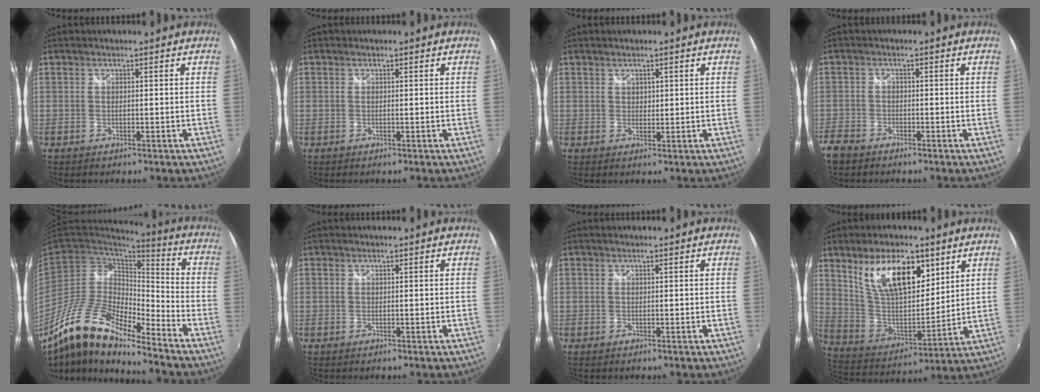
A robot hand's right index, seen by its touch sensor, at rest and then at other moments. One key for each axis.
{"total": 0.0}
{"total": 1.1, "fx": 0.8, "fy": 0.8, "fz": 0.2, "tx": 0.001, "ty": 0.002, "tz": 0.013}
{"total": 4.2, "fx": -3.2, "fy": 2.6, "fz": 0.9, "tx": -0.034, "ty": -0.002, "tz": -0.067}
{"total": 15.7, "fx": -11.6, "fy": 3.8, "fz": 9.9, "tx": -0.185, "ty": -0.012, "tz": -0.229}
{"total": 0.0}
{"total": 0.0}
{"total": 17.4, "fx": 9.2, "fy": 7.9, "fz": 12.4, "tx": -0.221, "ty": 0.001, "tz": 0.177}